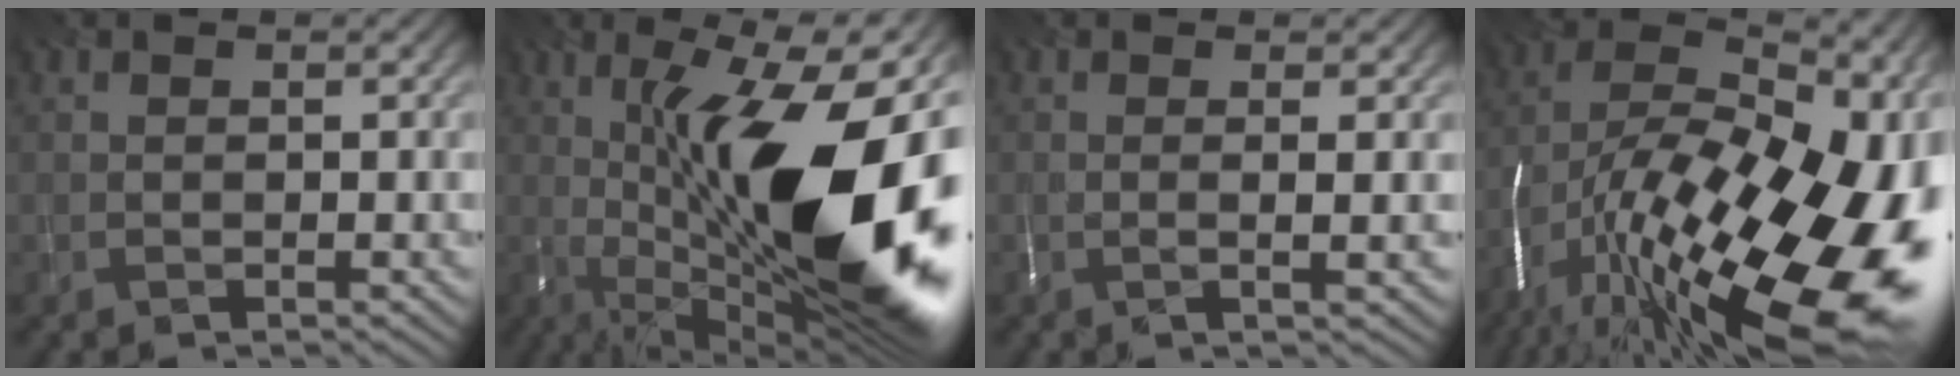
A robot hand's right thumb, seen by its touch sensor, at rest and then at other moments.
{"total": 19.8, "force": [-1.7, 7.7, 18.1], "torque": [-0.255, 0.016, -0.047]}
{"total": 2.2, "force": [0.4, 0.1, 2.2], "torque": [-0.036, 0.001, 0.002]}
{"total": 22.3, "force": [-10.6, 9.2, 17.4], "torque": [-0.312, -0.015, -0.178]}